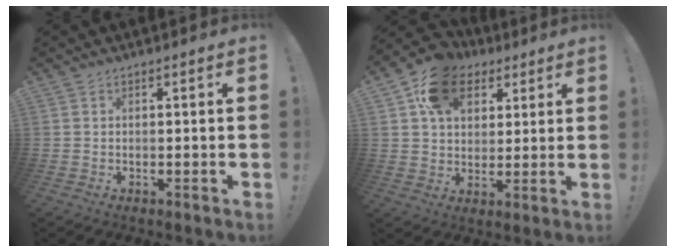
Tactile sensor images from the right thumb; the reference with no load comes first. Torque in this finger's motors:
{"motor_torque": [1.44, 1.53, 0.93, 0.15, 0.06]}